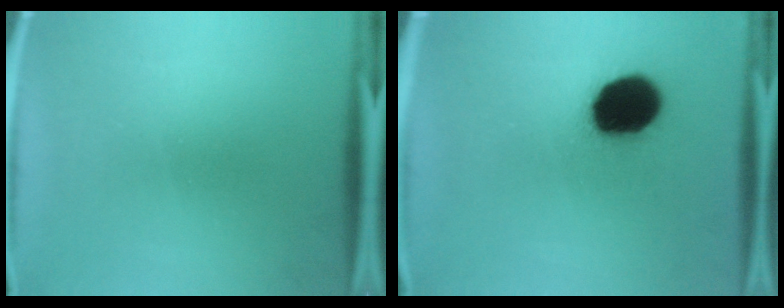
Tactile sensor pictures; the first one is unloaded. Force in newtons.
{"total": 17.8}